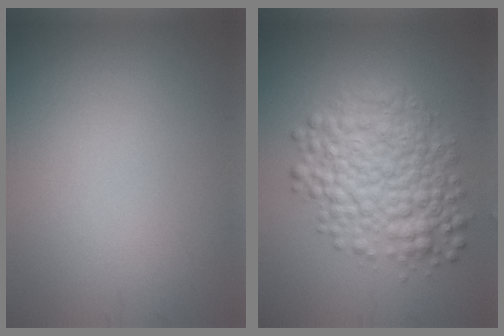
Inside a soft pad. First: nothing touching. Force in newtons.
{"total": 7.5, "press": 7.5, "slide": 0.1}